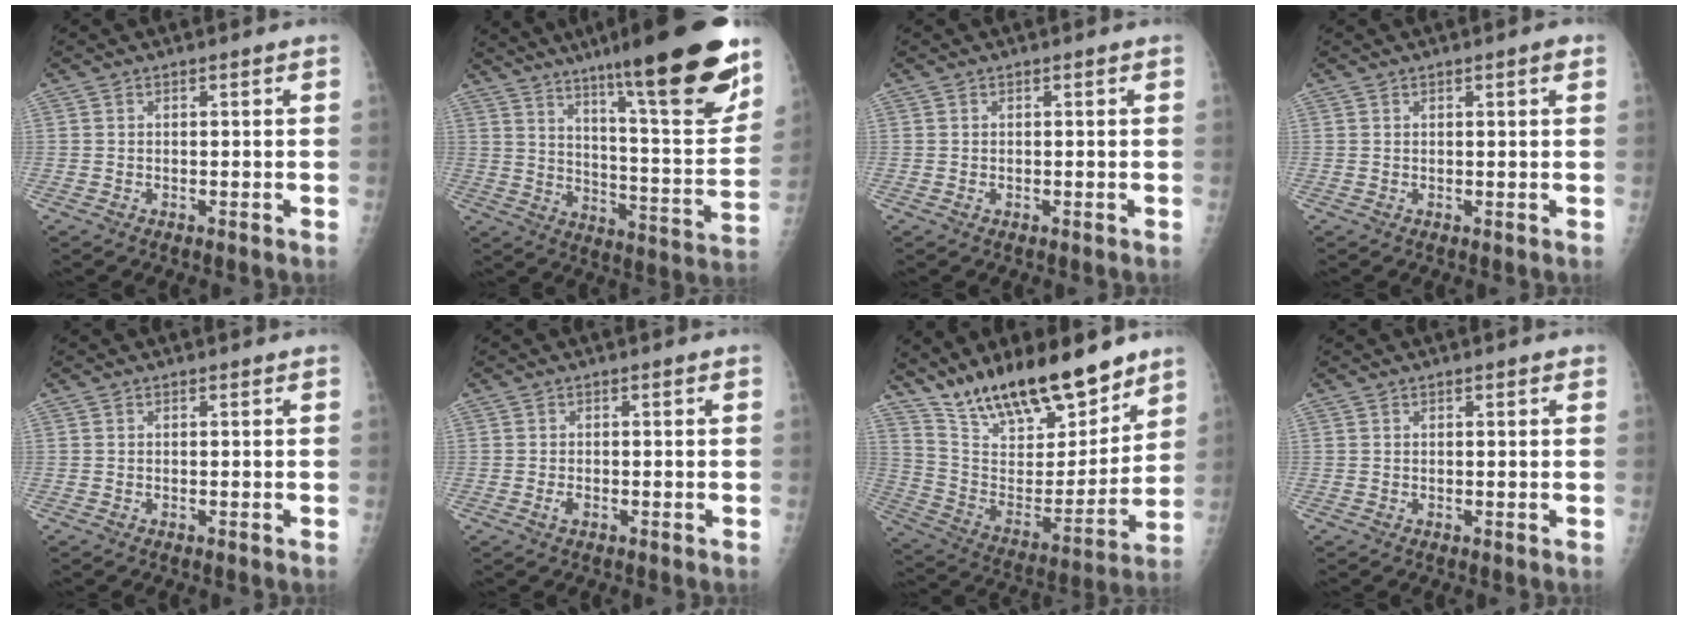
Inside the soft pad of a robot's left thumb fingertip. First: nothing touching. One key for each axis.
{"total": 26.4, "fx": 17.1, "fy": 3.5, "fz": 19.8, "tx": -0.273, "ty": -0.066, "tz": 0.261}
{"total": 0.7, "fx": 0.0, "fy": 0.3, "fz": 0.6, "tx": -0.009, "ty": 0.008, "tz": 0.002}
{"total": 1.8, "fx": 0.8, "fy": 0.3, "fz": 1.6, "tx": -0.023, "ty": 0.001, "tz": 0.009}
{"total": 0.0}
{"total": 1.5, "fx": -0.5, "fy": 0.6, "fz": 1.3, "tx": -0.028, "ty": 0.008, "tz": -0.009}
{"total": 22.5, "fx": 17.3, "fy": 7.6, "fz": 12.2, "tx": -0.166, "ty": -0.086, "tz": 0.302}
{"total": 1.1, "fx": 0.6, "fy": 0.4, "fz": 0.9, "tx": -0.013, "ty": 0.001, "tz": 0.006}